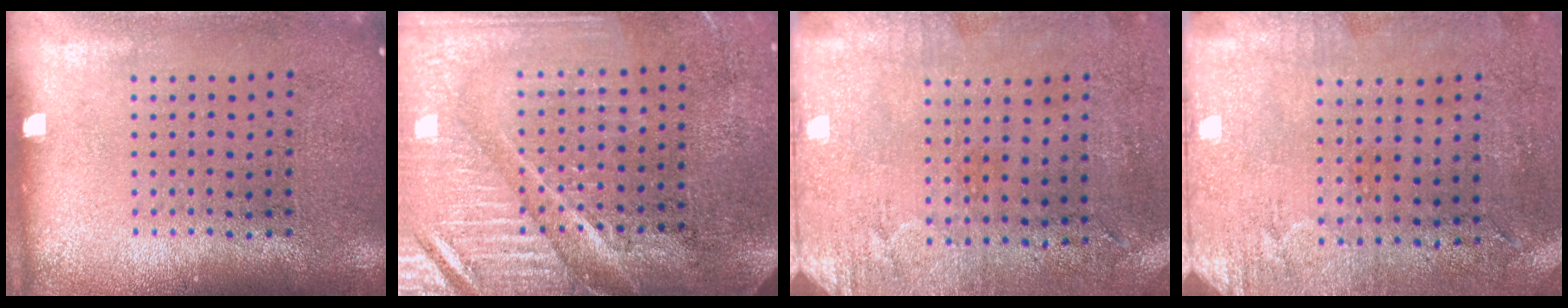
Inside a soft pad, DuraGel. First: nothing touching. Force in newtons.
{"total": 4.0, "press": 3.7, "slide": 1.6}
{"total": 2.9, "press": 2.4, "slide": 1.7}
{"total": 2.9, "press": 2.4, "slide": 1.7}